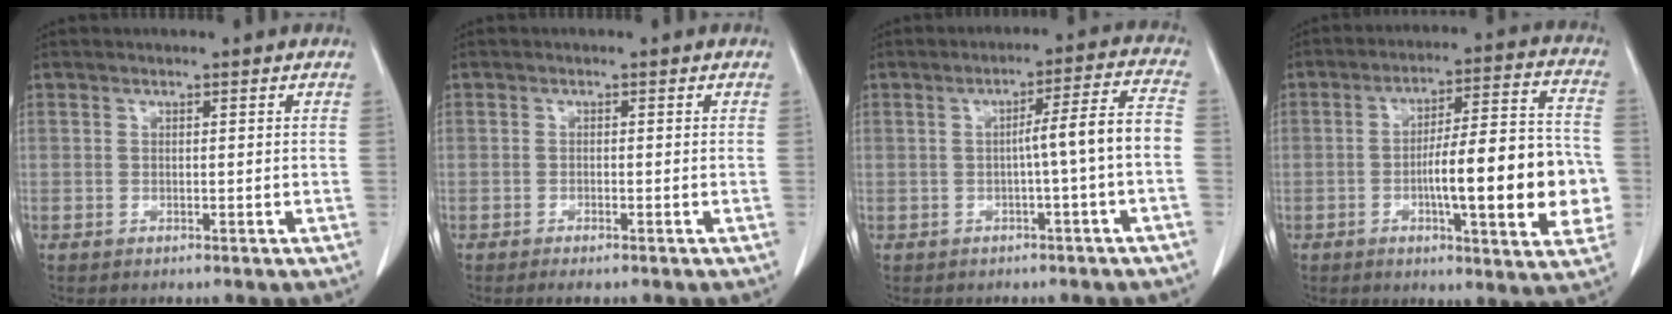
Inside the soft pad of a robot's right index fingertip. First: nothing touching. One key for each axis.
{"total": 1.4, "fx": -1.0, "fy": 0.2, "fz": 0.9, "tx": -0.016, "ty": -0.003, "tz": -0.012}
{"total": 6.8, "fx": -1.4, "fy": -0.8, "fz": 6.6, "tx": -0.094, "ty": 0.019, "tz": -0.018}
{"total": 17.8, "fx": -3.2, "fy": 3.0, "fz": 17.2, "tx": -0.233, "ty": 0.019, "tz": -0.042}